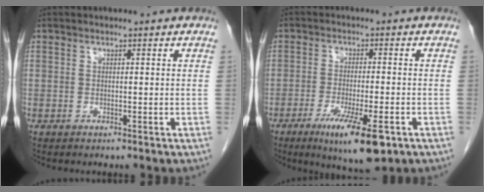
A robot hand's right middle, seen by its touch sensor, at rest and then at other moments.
{"total": 10.2, "force": [-5.5, 1.4, 8.4], "torque": [-0.141, -0.026, -0.082]}